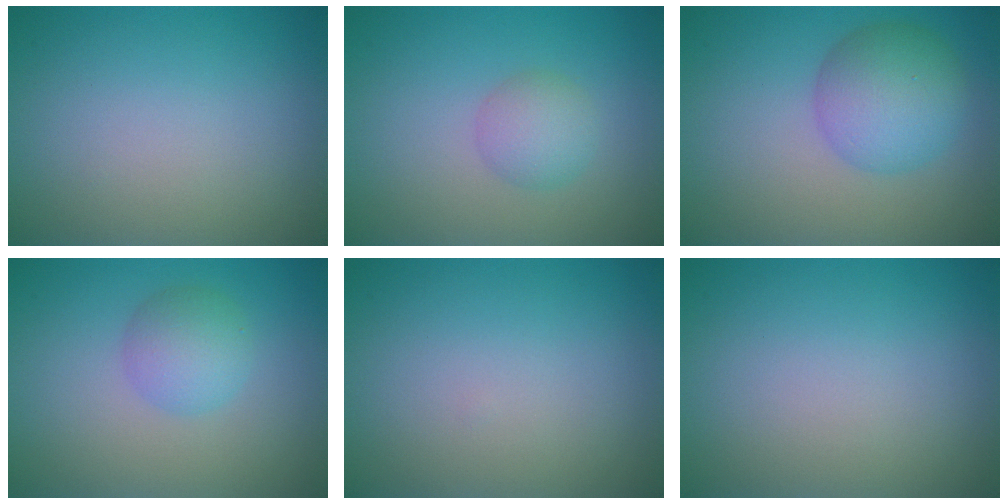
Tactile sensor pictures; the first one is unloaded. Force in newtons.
{"total": 2.2, "press": 2.2, "slide": 0.1}
{"total": 5.3, "press": 5.3, "slide": 0.2}
{"total": 3.5, "press": 3.5, "slide": 0.2}
{"total": 0.0}
{"total": 0.0}